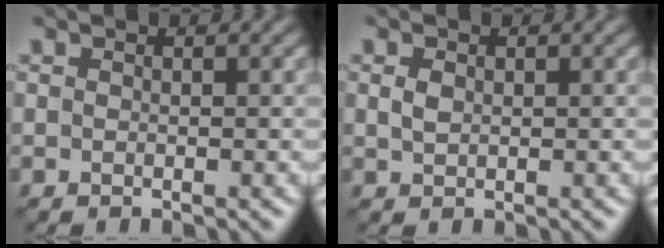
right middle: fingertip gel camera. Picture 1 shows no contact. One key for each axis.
{"total": 1.2, "fx": 0.3, "fy": 0.9, "fz": 0.7, "tx": -0.017, "ty": 0.000, "tz": 0.007}